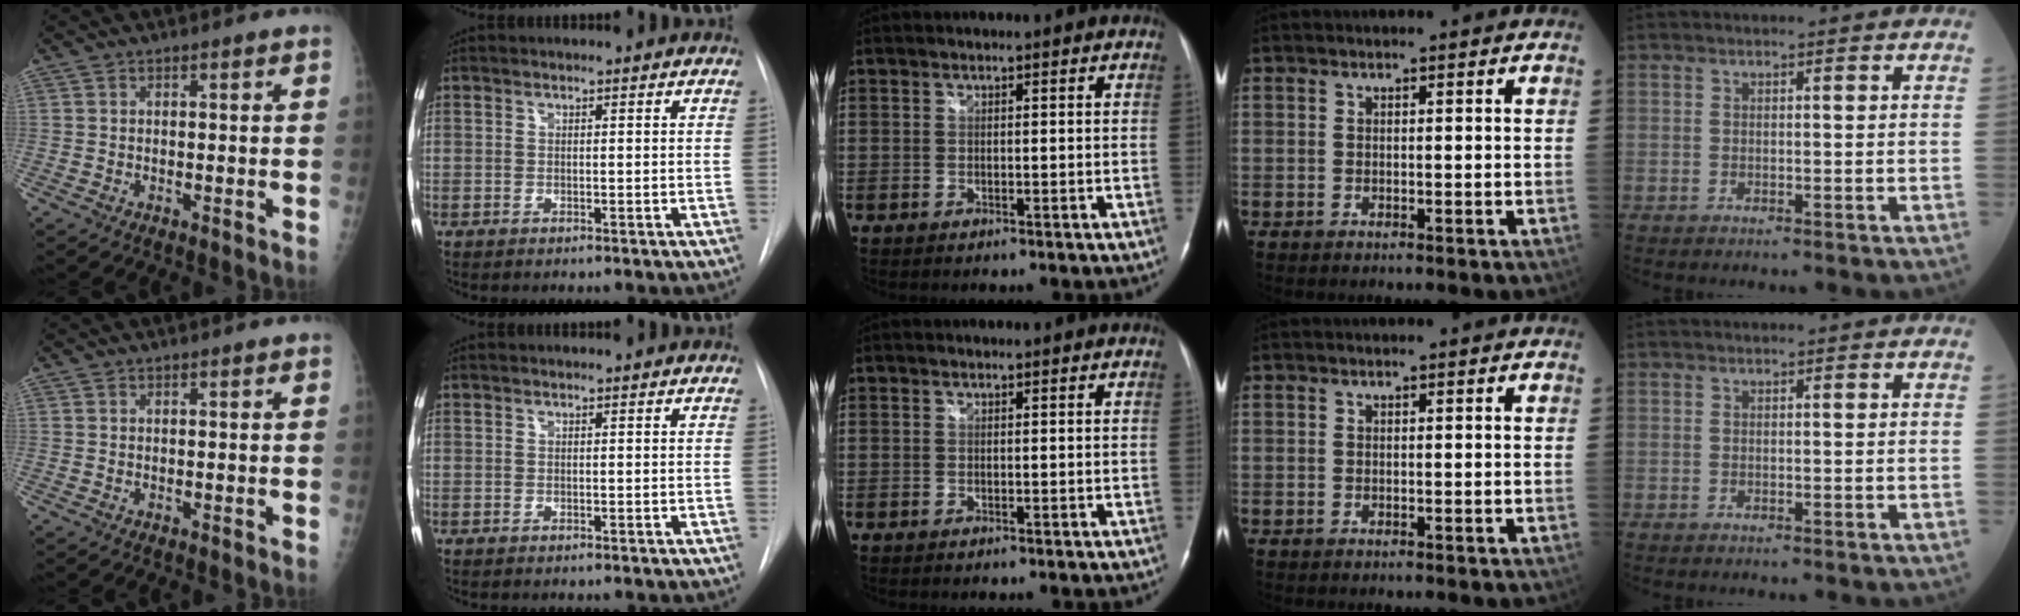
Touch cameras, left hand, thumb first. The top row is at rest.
{}